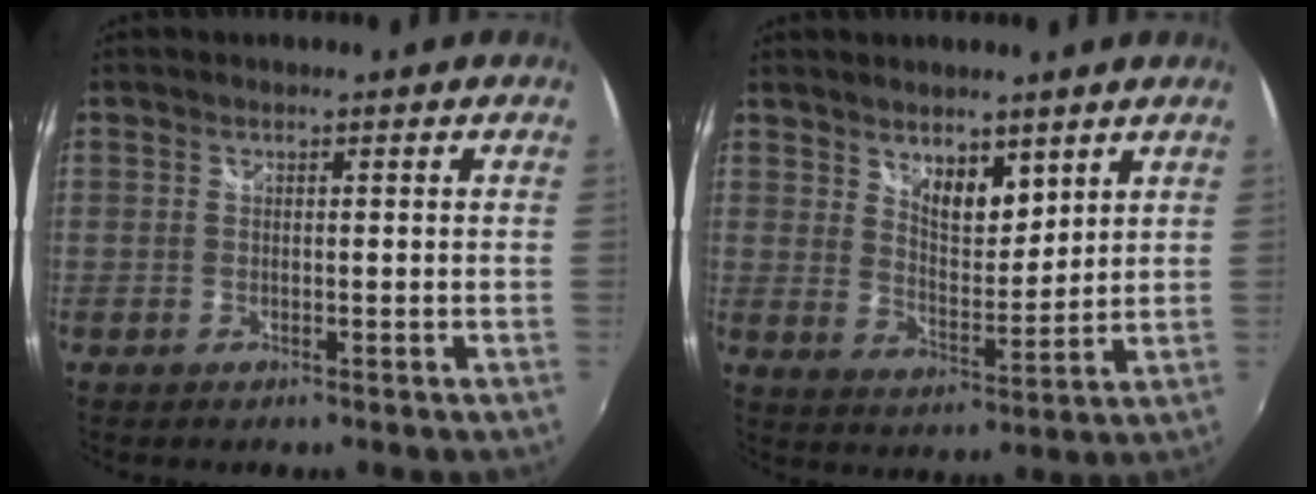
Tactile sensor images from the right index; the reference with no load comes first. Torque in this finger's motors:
{"motor_torque": [0.24, 0.14, 0.11, 0.03]}